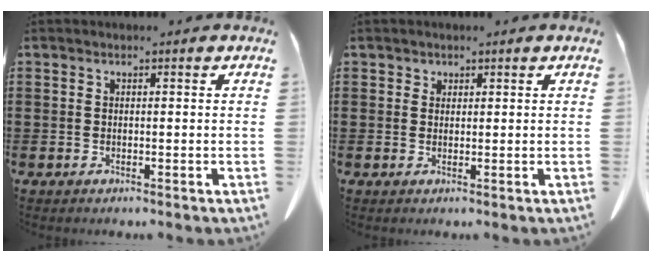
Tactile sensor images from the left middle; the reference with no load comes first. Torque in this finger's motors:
{"motor_torque": [-0.37, 0.56, 0.01, -0.01]}